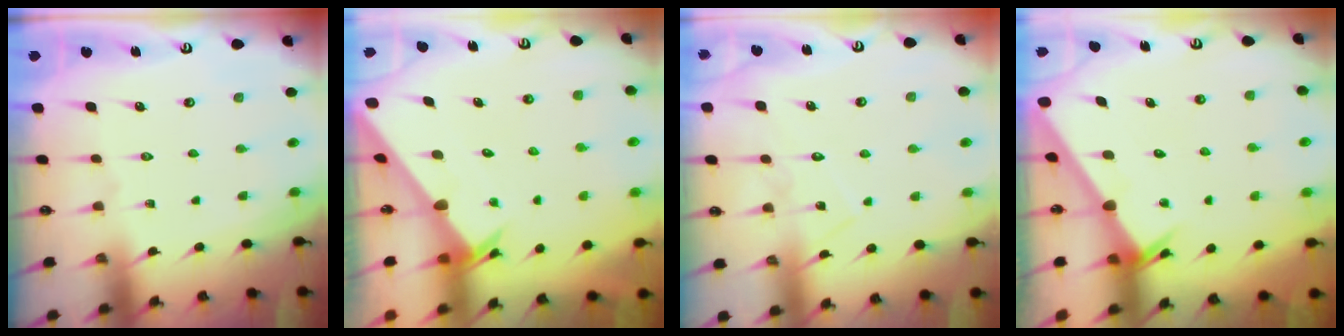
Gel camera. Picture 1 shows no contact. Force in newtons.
{"total": 2.0, "press": 2.0, "slide": 0.2}
{"total": 8.7, "press": 8.7, "slide": 0.6}
{"total": 2.6, "press": 2.6, "slide": 0.0}